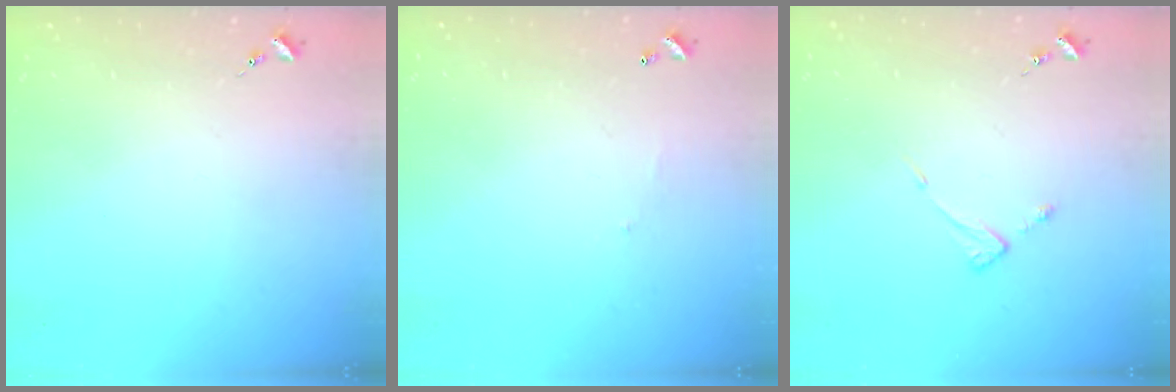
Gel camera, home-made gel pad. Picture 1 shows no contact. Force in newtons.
{"total": 3.7, "press": 3.7, "slide": 0.2}
{"total": 3.9, "press": 3.8, "slide": 0.4}